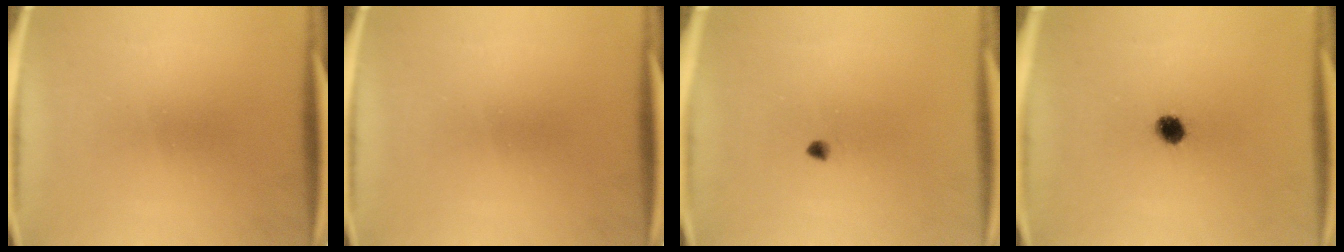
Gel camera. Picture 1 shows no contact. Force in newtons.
{"total": 0.0}
{"total": 1.1}
{"total": 3.9}